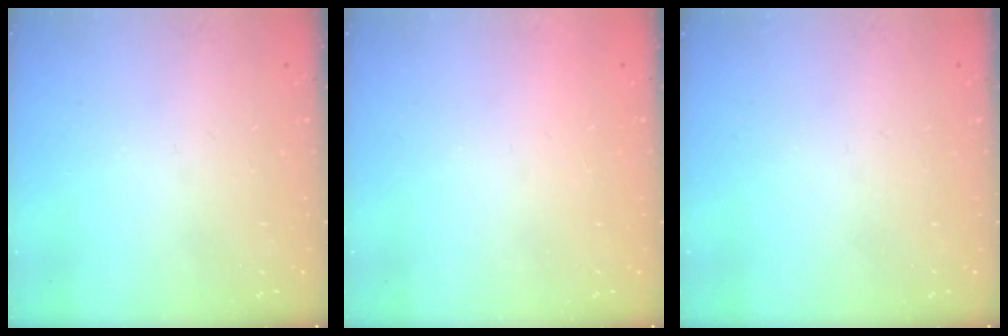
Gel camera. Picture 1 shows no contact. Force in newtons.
{"total": 1.6, "press": 1.5, "slide": 0.1}
{"total": 0.0}